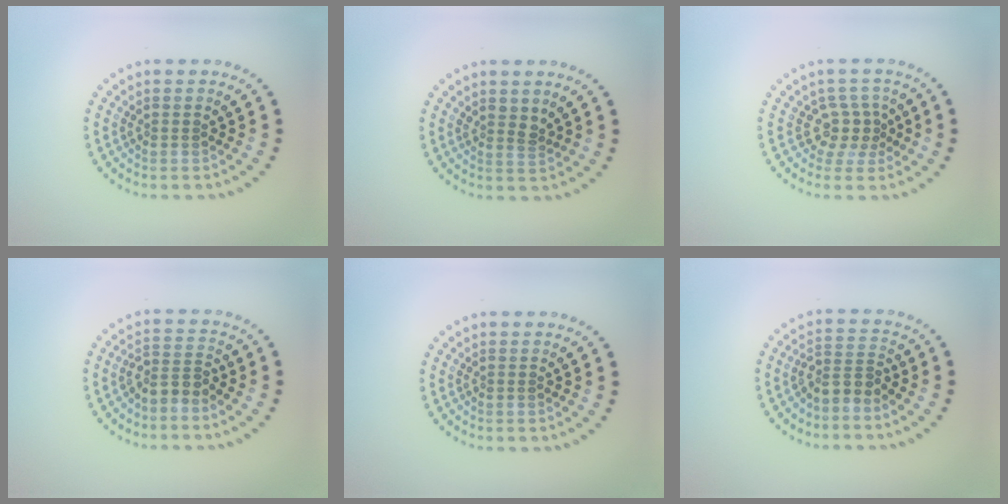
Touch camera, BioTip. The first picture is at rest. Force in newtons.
{"total": 1.3, "press": 1.1, "slide": 0.7}
{"total": 2.7, "press": 2.0, "slide": 1.8}
{"total": 2.4, "press": 1.7, "slide": 1.6}
{"total": 0.0}
{"total": 2.5, "press": 1.8, "slide": 1.8}